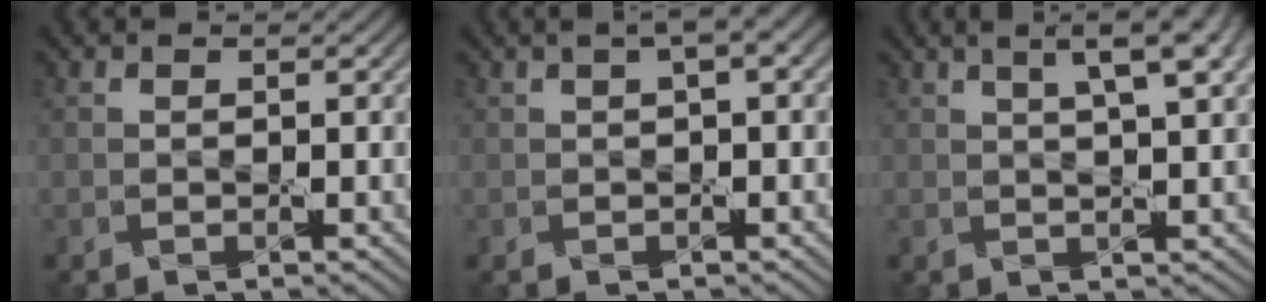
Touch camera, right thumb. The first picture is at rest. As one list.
[{"total": 2.4, "force": [0.8, 0.5, 2.3], "torque": [-0.035, 0.010, 0.012]}, {"total": 7.5, "force": [3.5, 1.9, 6.4], "torque": [-0.077, 0.022, 0.039]}]